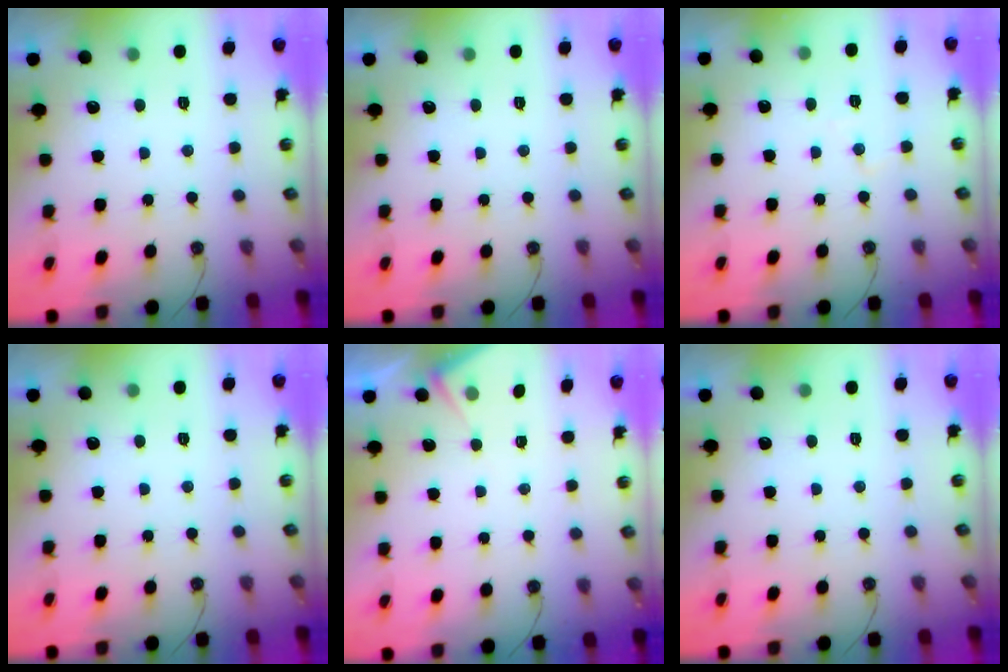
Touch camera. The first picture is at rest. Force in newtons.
{"total": 0.0}
{"total": 5.4, "press": 5.3, "slide": 0.9}
{"total": 0.0}
{"total": 3.5, "press": 3.5, "slide": 0.6}
{"total": 0.0}